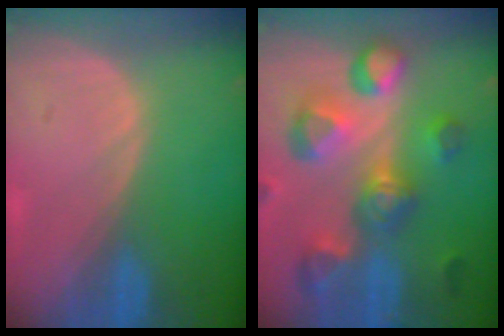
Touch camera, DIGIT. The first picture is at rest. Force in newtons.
{"total": 11.2, "press": 10.0, "slide": 5.0}